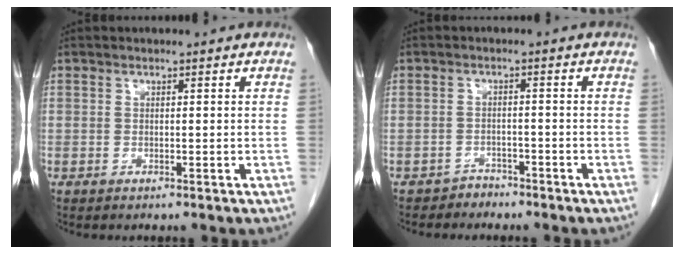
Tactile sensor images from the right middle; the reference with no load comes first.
{"total": 2.2, "force": [-1.8, 1.1, -0.4], "torque": [0.003, 0.006, -0.028]}